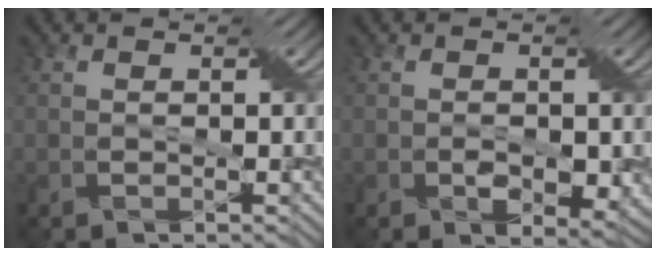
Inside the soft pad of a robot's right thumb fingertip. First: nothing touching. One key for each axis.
{"total": 2.8, "fx": -0.4, "fy": 1.8, "fz": 2.2, "tx": -0.028, "ty": -0.011, "tz": -0.001}